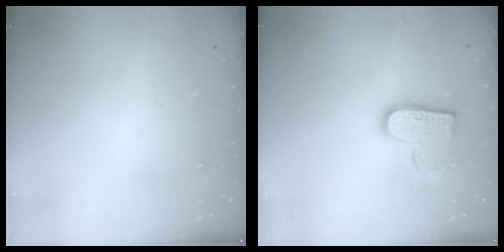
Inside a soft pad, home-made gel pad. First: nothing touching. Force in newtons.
{"total": 13.5, "press": 13.5, "slide": 0.8}